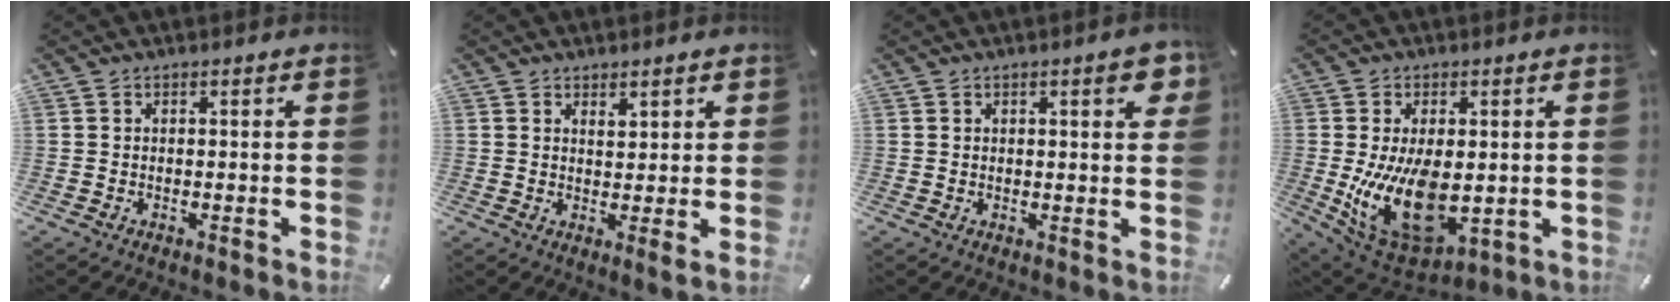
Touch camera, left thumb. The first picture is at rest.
{"total": 2.3, "force": [1.7, 0.3, 1.5], "torque": [-0.025, -0.013, 0.030]}
{"total": 4.5, "force": [1.9, 1.7, 3.7], "torque": [-0.050, -0.003, 0.027]}
{"total": 16.7, "force": [-1.0, 10.3, 13.0], "torque": [-0.246, -0.018, -0.007]}